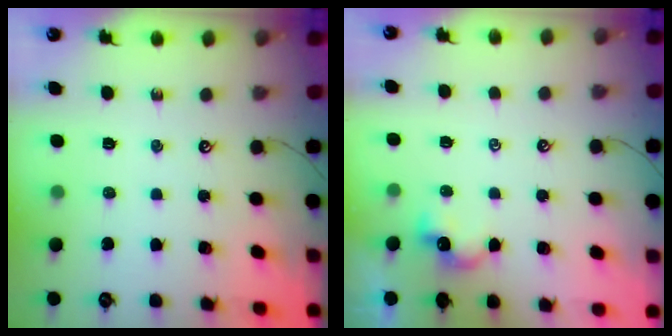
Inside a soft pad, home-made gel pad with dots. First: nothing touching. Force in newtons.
{"total": 1.7, "press": 1.7, "slide": 0.2}